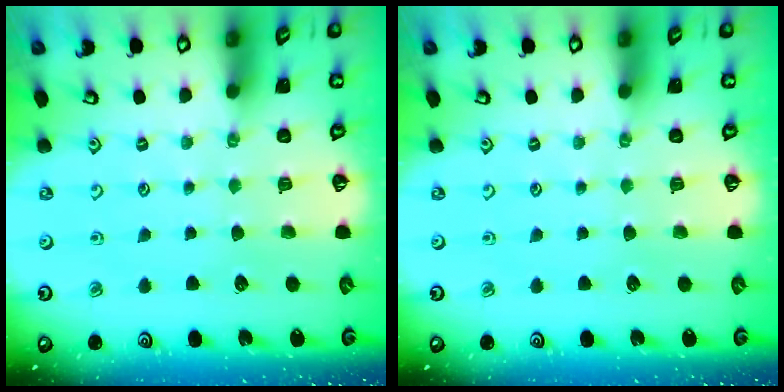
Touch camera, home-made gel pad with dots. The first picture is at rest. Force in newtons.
{"total": 0.0}